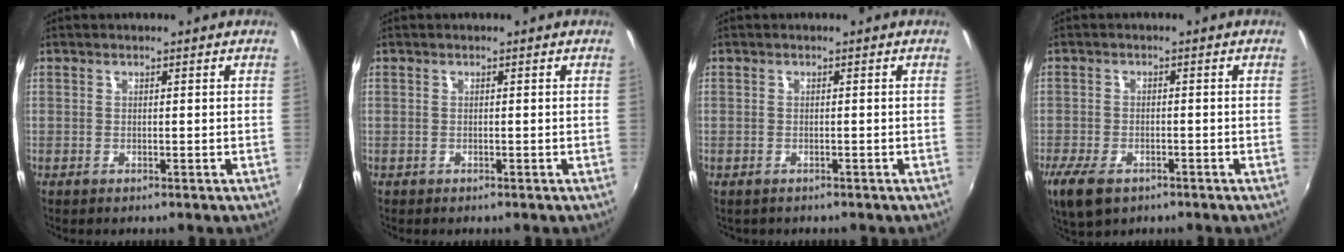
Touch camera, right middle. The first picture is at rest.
{"total": 0.0}
{"total": 0.8, "force": [-0.6, 0.5, 0.1], "torque": [-0.007, 0.000, -0.006]}
{"total": 7.6, "force": [-4.7, 3.9, 4.6], "torque": [-0.115, -0.026, -0.084]}